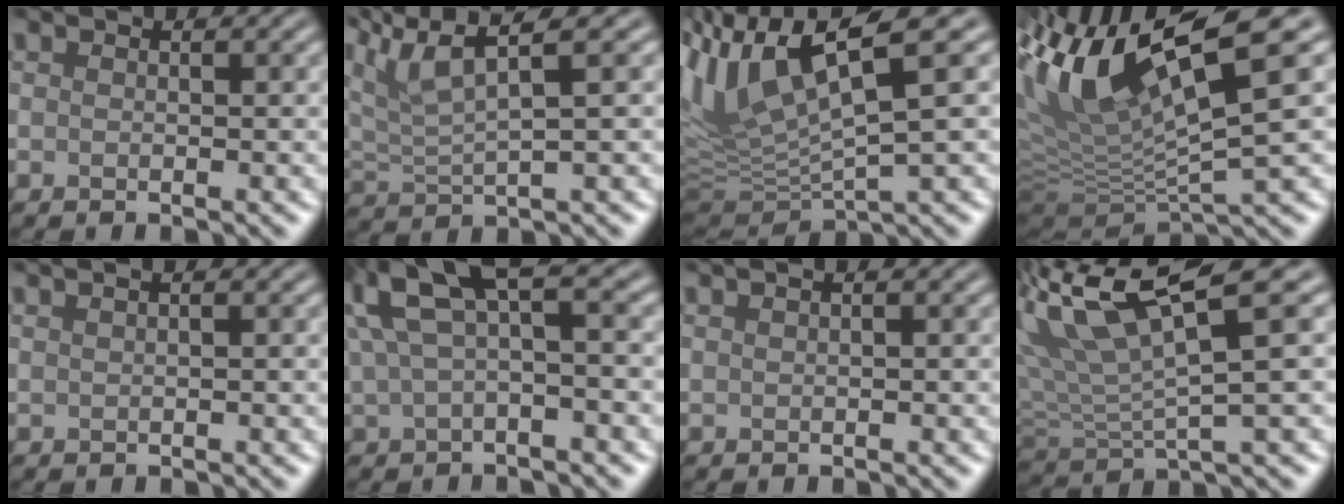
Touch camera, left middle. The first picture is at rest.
{"total": 4.9, "force": [3.3, 1.0, 3.5], "torque": [-0.096, 0.019, 0.079]}
{"total": 9.0, "force": [3.7, 2.1, 8.0], "torque": [-0.172, 0.015, 0.087]}
{"total": 11.5, "force": [4.7, 3.1, 10.0], "torque": [-0.203, 0.018, 0.104]}
{"total": 3.8, "force": [2.3, 2.0, 2.3], "torque": [-0.014, 0.047, 0.012]}
{"total": 5.8, "force": [3.4, 1.6, 4.4], "torque": [-0.099, 0.028, 0.074]}
{"total": 3.4, "force": [2.0, 1.8, 2.1], "torque": [-0.011, 0.041, 0.010]}
{"total": 8.2, "force": [4.5, 1.7, 6.7], "torque": [-0.144, 0.021, 0.094]}